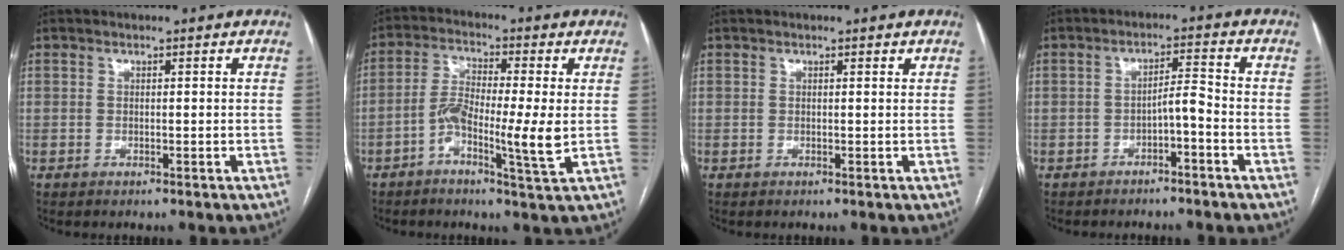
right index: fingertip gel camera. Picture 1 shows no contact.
{"total": 8.7, "force": [-1.9, 0.6, 8.5], "torque": [-0.163, 0.003, -0.041]}
{"total": 0.5, "force": [0.5, 0.1, 0.2], "torque": [-0.009, 0.000, 0.004]}
{"total": 3.4, "force": [-1.9, 0.6, 2.8], "torque": [-0.047, 0.010, -0.029]}